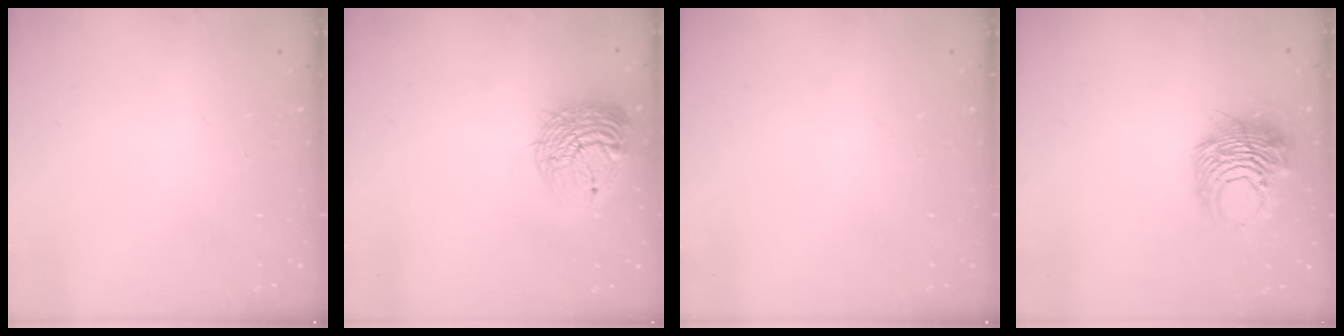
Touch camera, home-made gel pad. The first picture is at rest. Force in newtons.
{"total": 16.1, "press": 15.9, "slide": 2.6}
{"total": 0.0}
{"total": 11.4, "press": 11.3, "slide": 1.7}